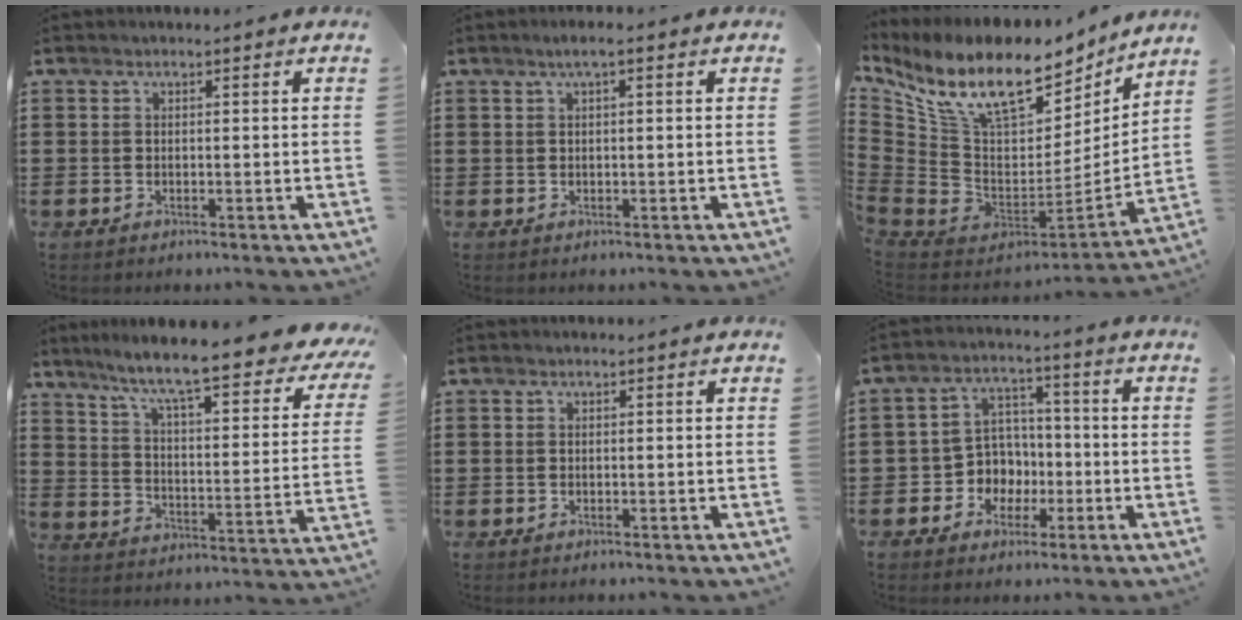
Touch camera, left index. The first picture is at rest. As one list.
[{"total": 1.5, "force": [0.5, 0.1, 1.4], "torque": [-0.027, 0.000, 0.009]}, {"total": 14.2, "force": [9.5, 6.2, 8.6], "torque": [-0.203, -0.072, 0.165]}, {"total": 8.7, "force": [7.0, -0.4, 5.2], "torque": [-0.119, -0.062, 0.106]}, {"total": 0.0}, {"total": 6.0, "force": [-1.4, 5.6, 1.5], "torque": [-0.046, 0.013, -0.025]}]